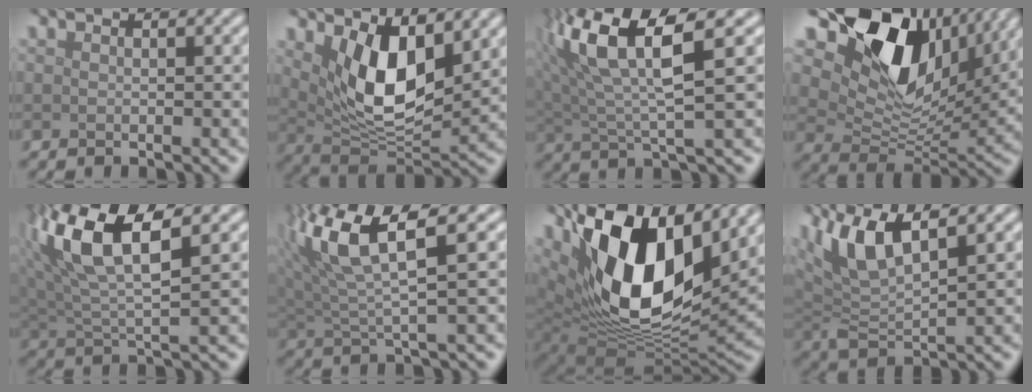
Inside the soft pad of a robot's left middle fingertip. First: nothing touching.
{"total": 7.9, "force": [2.6, 3.6, 6.6], "torque": [-0.125, -0.023, 0.049]}
{"total": 8.3, "force": [3.5, 2.1, 7.3], "torque": [-0.151, 0.011, 0.062]}
{"total": 14.6, "force": [7.5, 8.7, 9.1], "torque": [-0.167, 0.008, 0.137]}
{"total": 8.9, "force": [3.6, 3.1, 7.5], "torque": [-0.162, 0.010, 0.060]}
{"total": 7.1, "force": [2.9, 1.7, 6.2], "torque": [-0.137, 0.009, 0.055]}
{"total": 16.6, "force": [6.5, 8.7, 12.6], "torque": [-0.231, -0.002, 0.115]}
{"total": 6.5, "force": [3.2, 2.1, 5.3], "torque": [-0.117, 0.007, 0.056]}